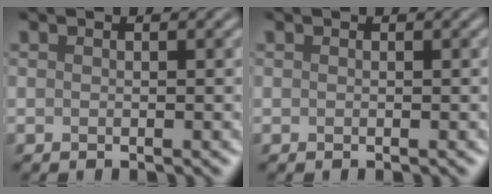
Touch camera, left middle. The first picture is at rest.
{"total": 0.0}